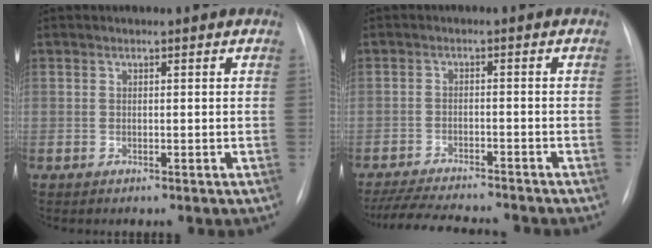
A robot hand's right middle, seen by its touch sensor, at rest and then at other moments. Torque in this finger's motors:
{"motor_torque": [0.09, -0.16, 0.05, 0.02]}